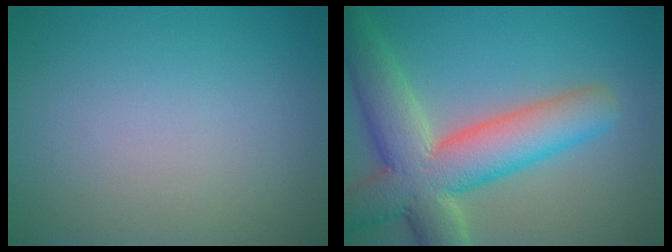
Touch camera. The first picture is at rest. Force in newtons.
{"total": 10.1, "press": 10.1, "slide": 0.7}